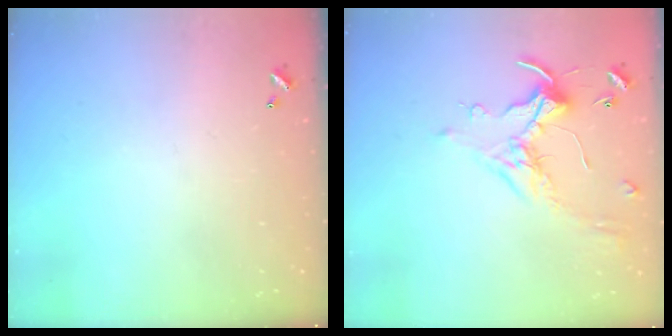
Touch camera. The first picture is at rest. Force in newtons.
{"total": 0.9, "press": 0.5, "slide": 0.7}